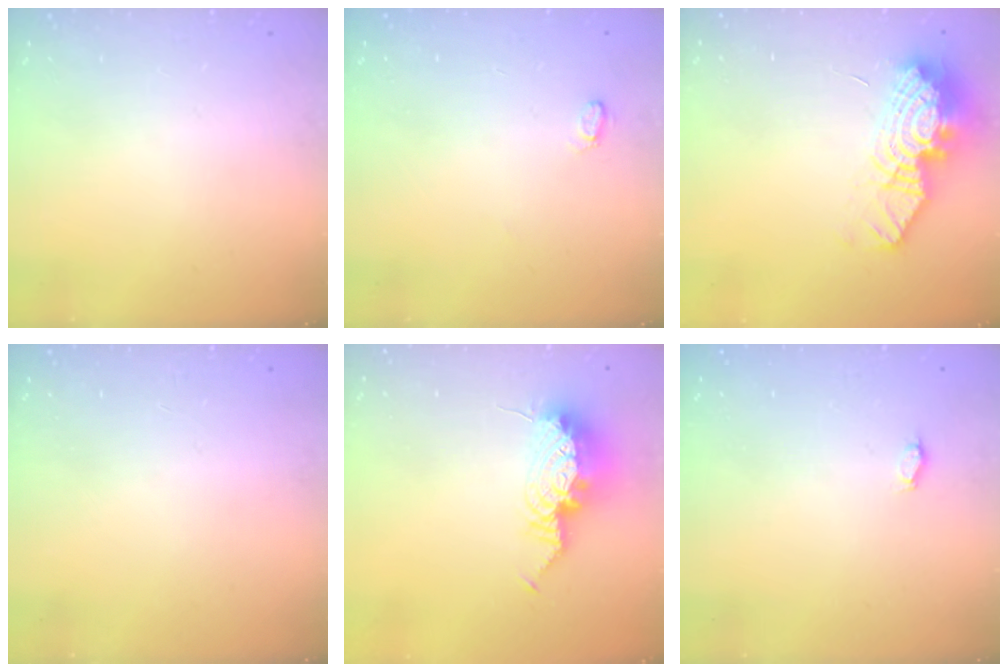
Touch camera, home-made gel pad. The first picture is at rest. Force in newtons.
{"total": 3.8, "press": 3.8, "slide": 0.5}
{"total": 15.9, "press": 15.9, "slide": 1.2}
{"total": 1.2, "press": 1.1, "slide": 0.2}
{"total": 11.1, "press": 11.0, "slide": 1.6}
{"total": 2.7, "press": 2.4, "slide": 1.1}